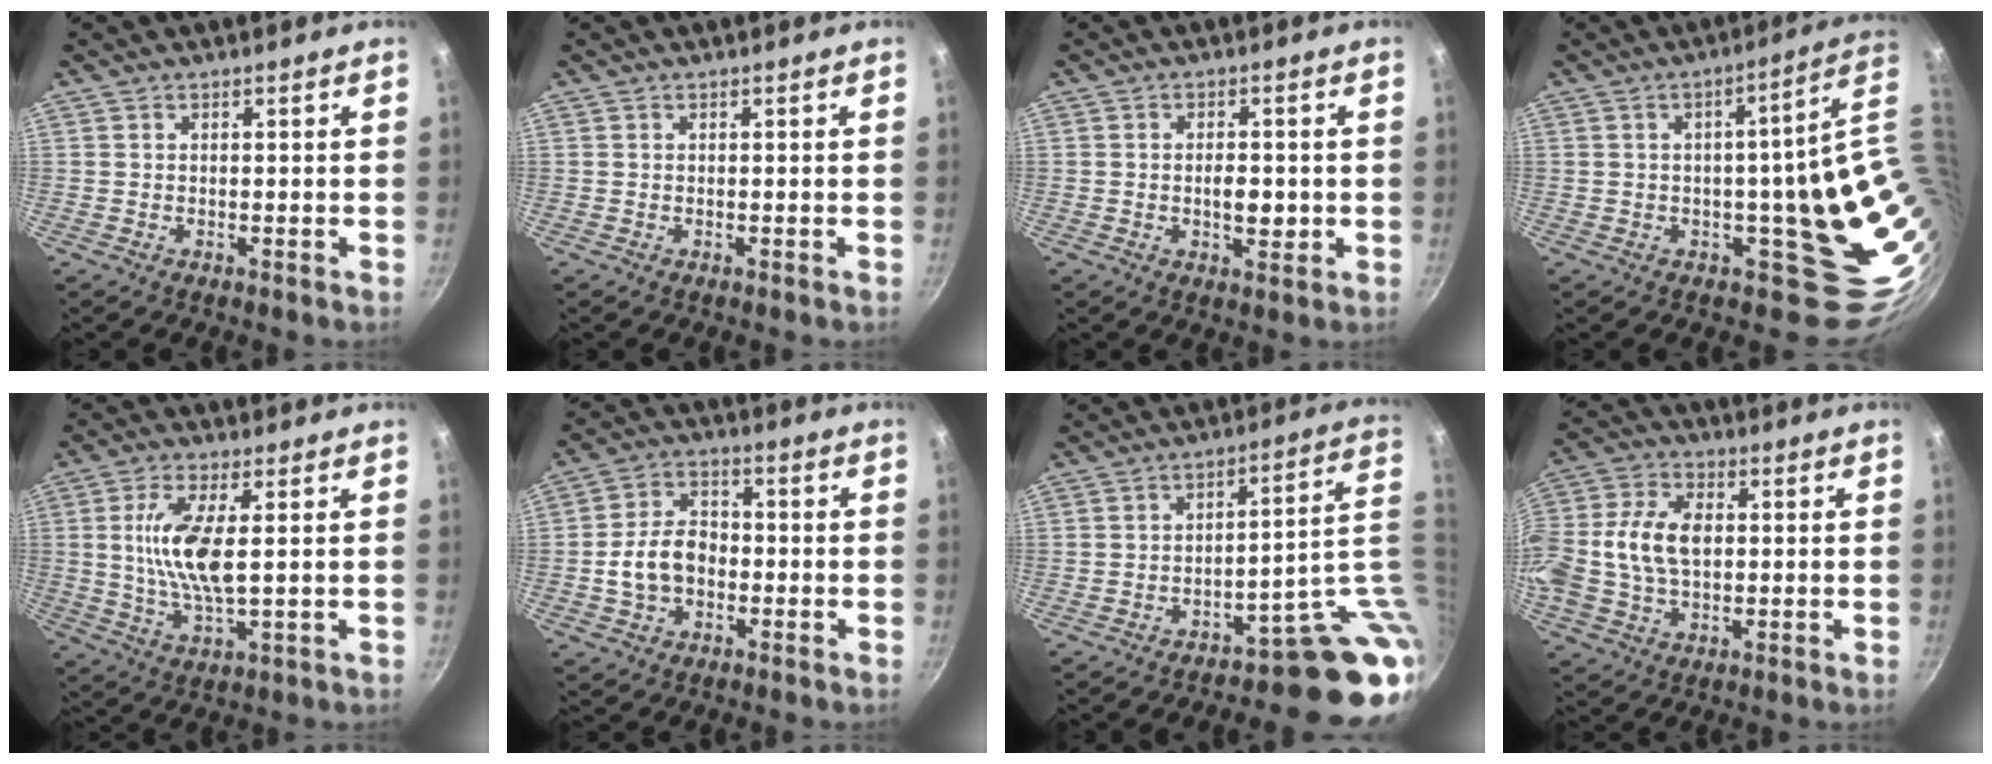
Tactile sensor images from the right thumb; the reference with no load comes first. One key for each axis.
{"total": 0.0}
{"total": 4.3, "fx": -0.5, "fy": 2.2, "fz": 3.7, "tx": -0.046, "ty": 0.000, "tz": -0.008}
{"total": 17.2, "fx": 1.0, "fy": 7.1, "fz": 15.6, "tx": -0.131, "ty": -0.010, "tz": 0.029}
{"total": 10.5, "fx": 1.4, "fy": 3.5, "fz": 9.8, "tx": -0.201, "ty": -0.005, "tz": 0.028}
{"total": 9.2, "fx": -1.8, "fy": 6.6, "fz": 6.1, "tx": -0.089, "ty": 0.029, "tz": -0.038}
{"total": 12.5, "fx": -2.8, "fy": 4.8, "fz": 11.2, "tx": -0.071, "ty": 0.035, "tz": -0.040}
{"total": 14.5, "fx": 0.3, "fy": 9.7, "fz": 10.8, "tx": -0.214, "ty": 0.026, "tz": -0.006}